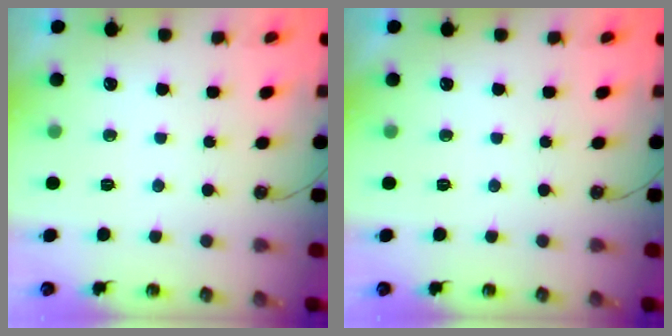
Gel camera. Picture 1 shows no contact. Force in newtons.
{"total": 0.0}